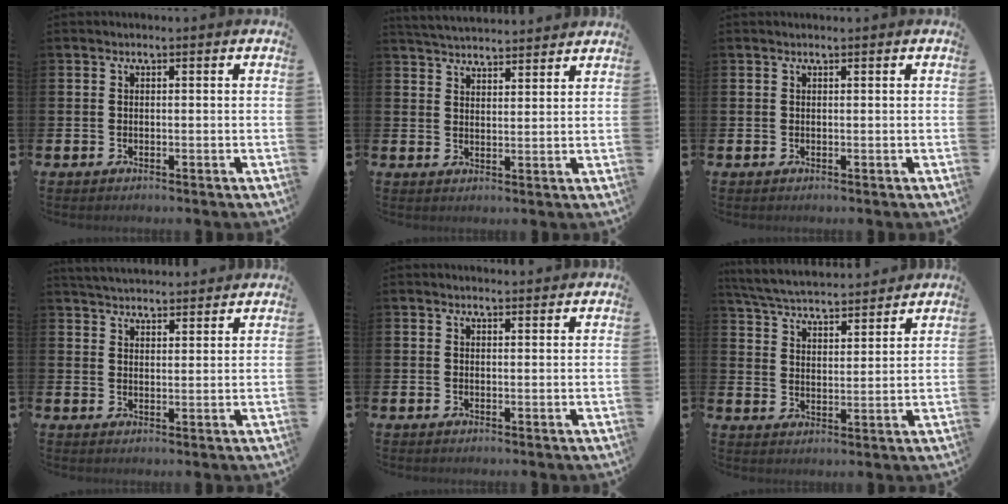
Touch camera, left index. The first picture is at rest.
{"total": 4.2, "force": [4.2, 0.2, 0.0], "torque": [-0.021, -0.021, 0.078]}
{"total": 0.0}
{"total": 4.1, "force": [4.1, 0.3, -0.1], "torque": [-0.011, -0.022, 0.076]}
{"total": 1.3, "force": [1.3, 0.2, 0.0], "torque": [0.011, -0.007, 0.022]}
{"total": 5.4, "force": [5.3, 0.5, 0.7], "torque": [-0.043, -0.035, 0.093]}